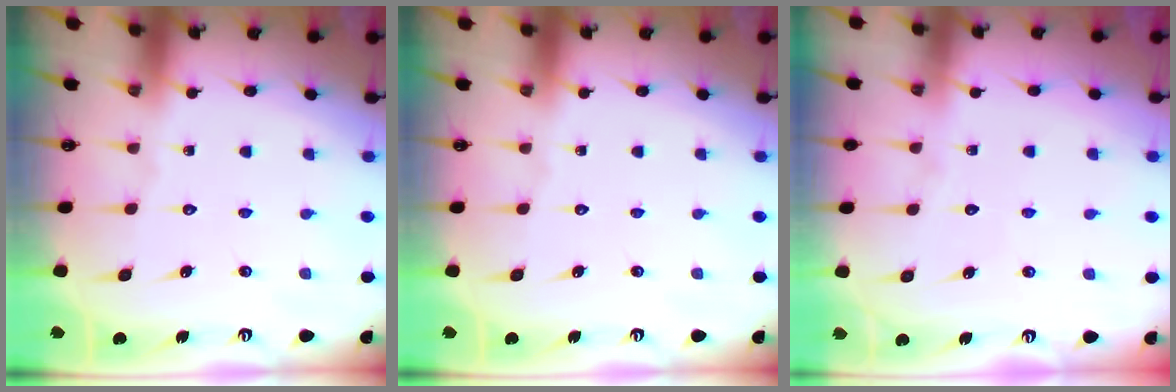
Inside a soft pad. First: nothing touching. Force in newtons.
{"total": 0.0}
{"total": 3.0, "press": 3.0, "slide": 0.3}